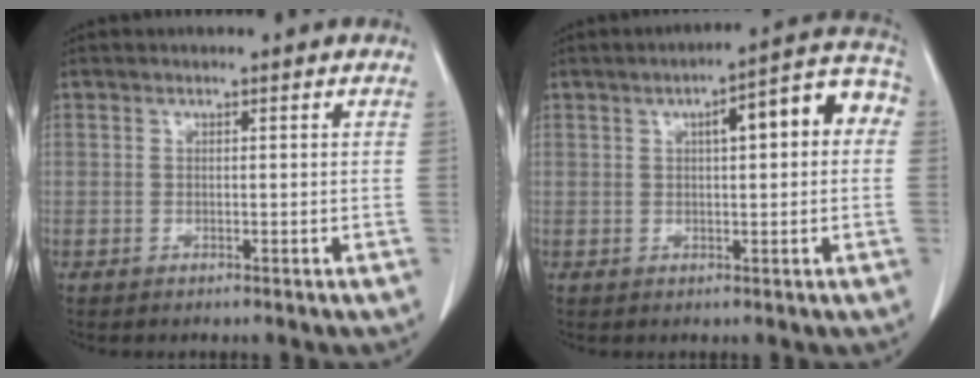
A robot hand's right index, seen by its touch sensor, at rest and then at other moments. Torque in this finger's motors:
{"motor_torque": [0.64, -0.17, 0.22, 0.05]}